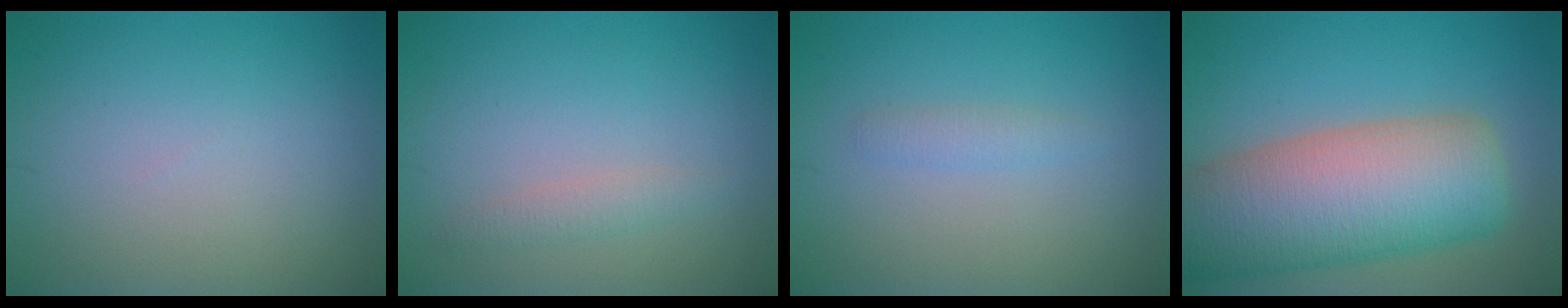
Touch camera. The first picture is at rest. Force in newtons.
{"total": 1.3, "press": 1.3, "slide": 0.1}
{"total": 1.1, "press": 1.1, "slide": 0.1}
{"total": 12.7, "press": 12.7, "slide": 1.0}